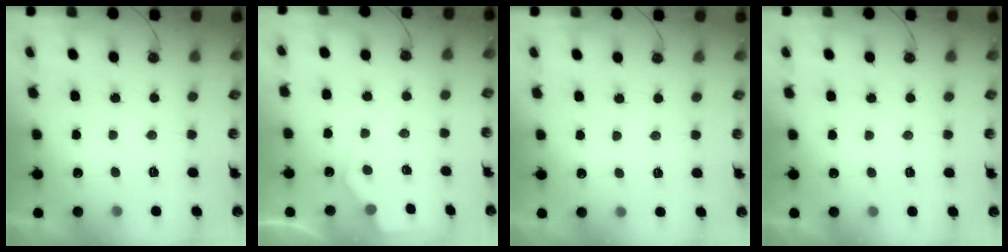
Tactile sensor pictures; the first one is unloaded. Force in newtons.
{"total": 3.9, "press": 3.9, "slide": 0.5}
{"total": 4.2, "press": 4.2, "slide": 0.5}
{"total": 3.4, "press": 3.4, "slide": 0.4}